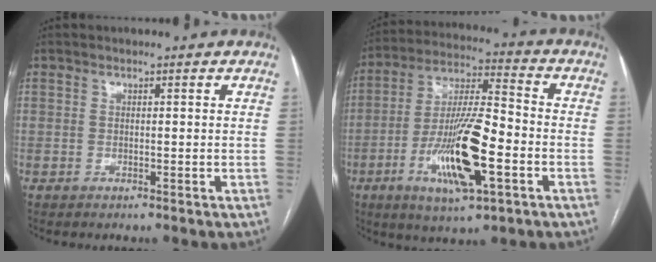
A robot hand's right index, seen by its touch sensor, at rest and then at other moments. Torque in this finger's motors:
{"motor_torque": [2.07, -0.06, 0.84, 0.21]}